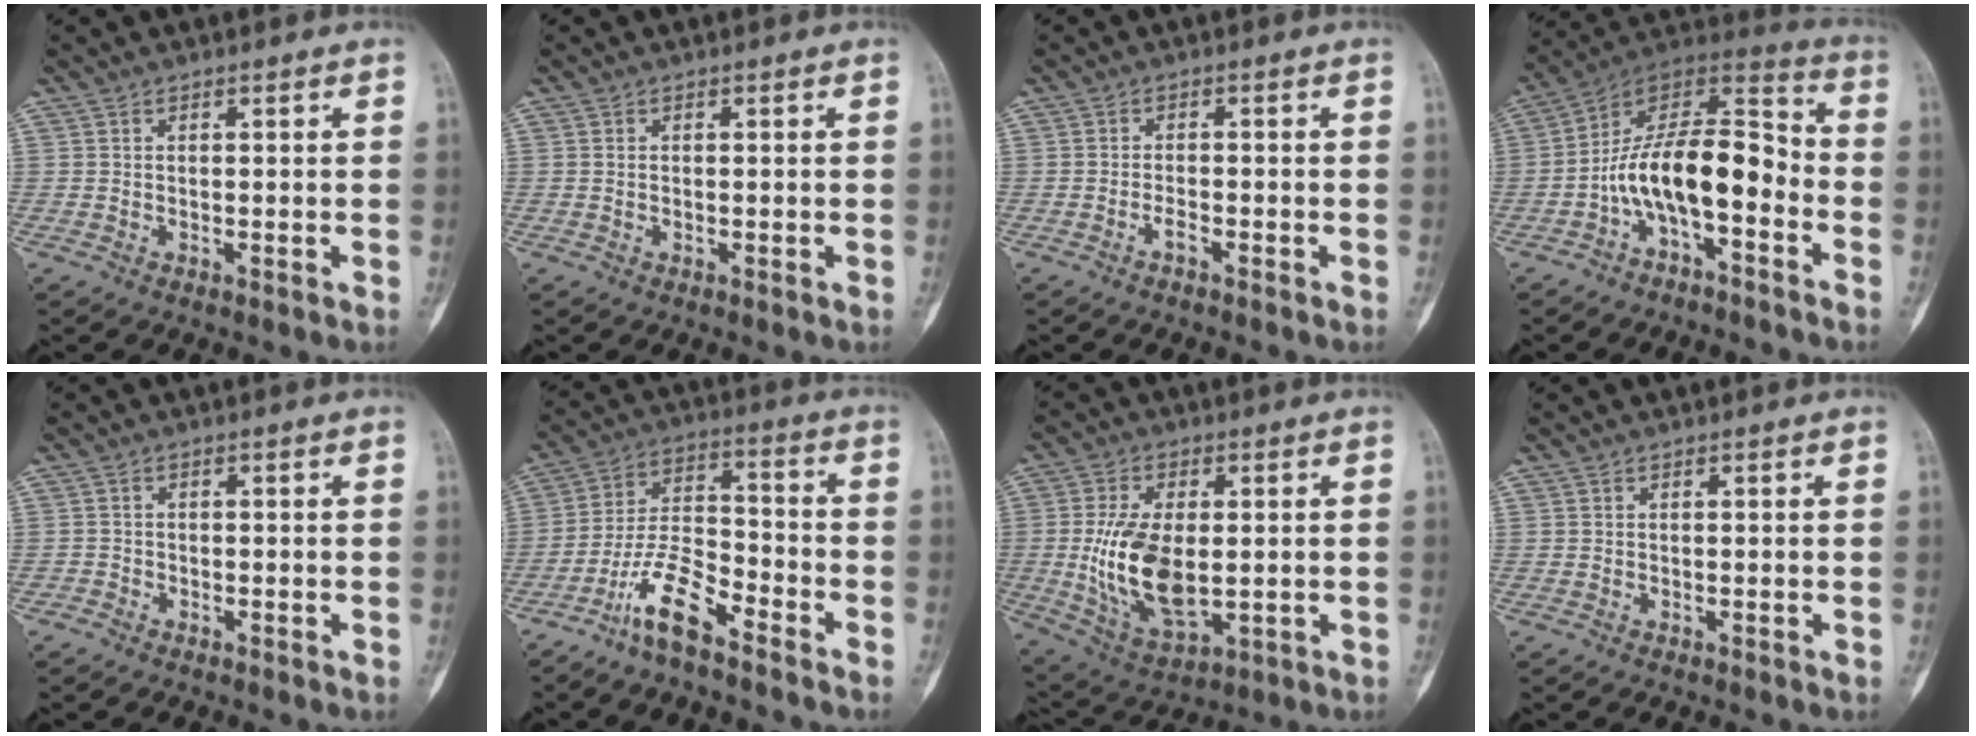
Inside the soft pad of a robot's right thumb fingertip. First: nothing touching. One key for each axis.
{"total": 0.0}
{"total": 1.6, "fx": -1.1, "fy": 0.5, "fz": 1.0, "tx": -0.022, "ty": 0.002, "tz": -0.022}
{"total": 15.4, "fx": -4.5, "fy": 6.6, "fz": 13.2, "tx": -0.215, "ty": 0.085, "tz": -0.085}
{"total": 1.1, "fx": -0.8, "fy": 0.7, "fz": -0.3, "tx": 0.008, "ty": 0.004, "tz": -0.025}
{"total": 10.2, "fx": -7.2, "fy": 3.0, "fz": 6.5, "tx": -0.132, "ty": 0.059, "tz": -0.143}
{"total": 14.9, "fx": -0.4, "fy": 8.0, "fz": 12.5, "tx": -0.234, "ty": -0.010, "tz": 0.006}
{"total": 0.0}